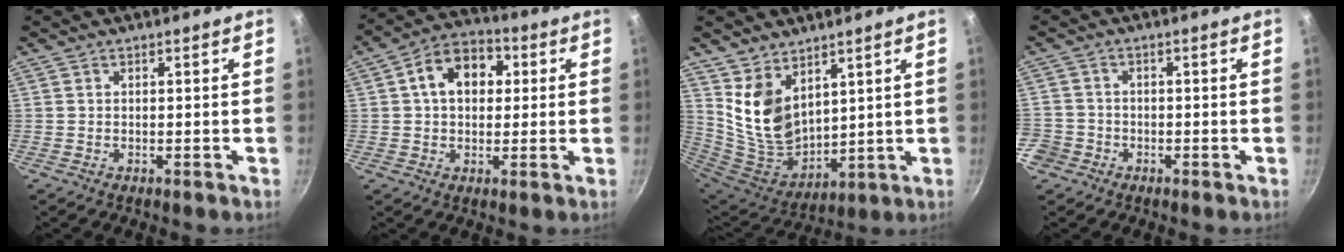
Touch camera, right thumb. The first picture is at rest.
{"total": 11.2, "force": [2.4, 7.9, 7.5], "torque": [-0.084, 0.020, 0.022]}
{"total": 12.9, "force": [6.8, 8.0, 7.5], "torque": [-0.120, -0.073, 0.151]}
{"total": 6.4, "force": [-2.8, 5.5, 1.9], "torque": [-0.042, 0.036, -0.048]}